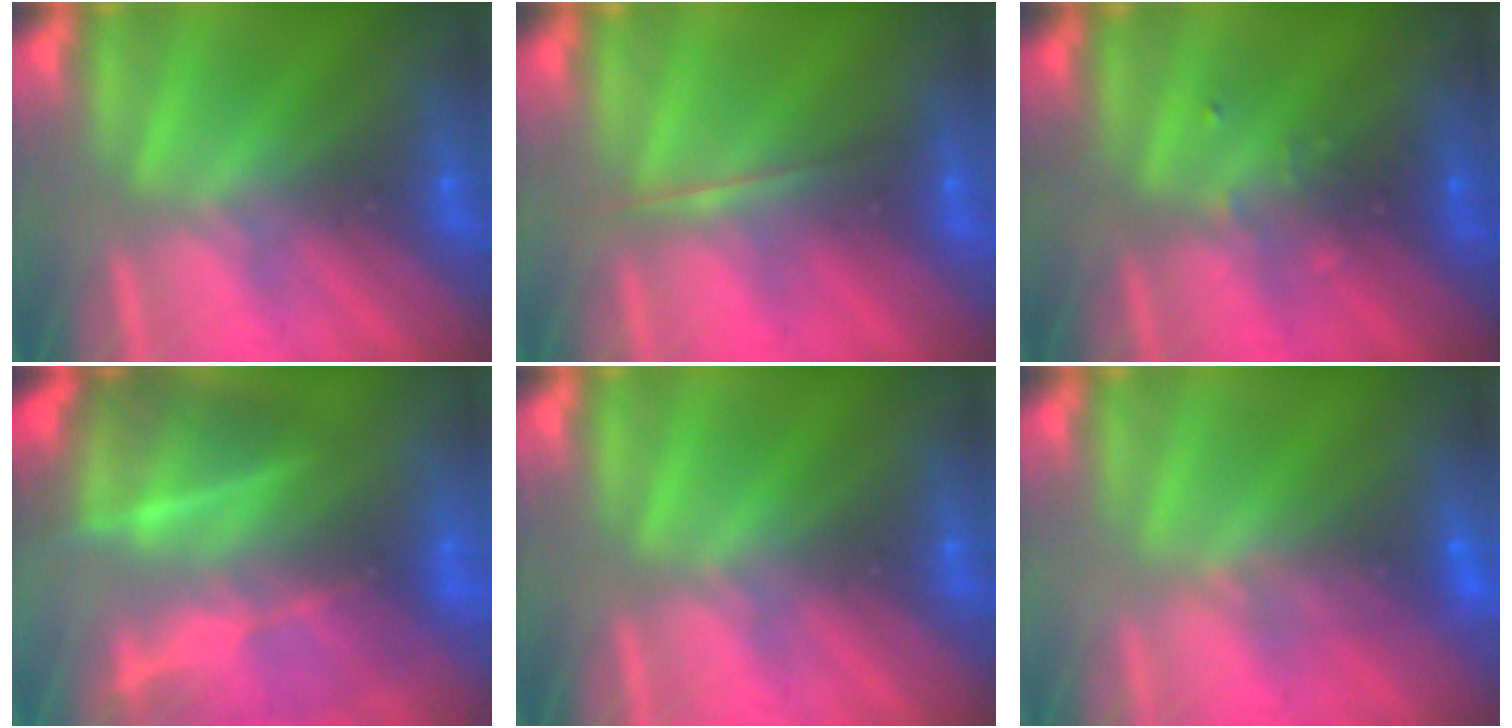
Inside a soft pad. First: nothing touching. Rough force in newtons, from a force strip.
{"total": 1.7}
{"total": 2.4}
{"total": 7.1}
{"total": 0.0}
{"total": 4.5}